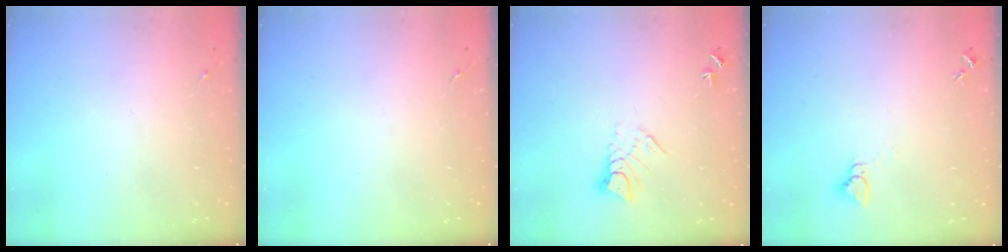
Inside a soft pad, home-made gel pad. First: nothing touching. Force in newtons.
{"total": 0.0}
{"total": 7.3, "press": 7.3, "slide": 0.7}
{"total": 2.7, "press": 2.7, "slide": 0.1}